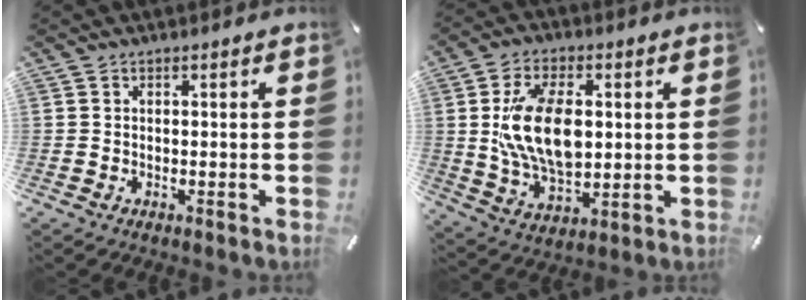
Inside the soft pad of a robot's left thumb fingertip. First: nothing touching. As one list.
[{"total": 15.8, "force": [1.7, 10.0, 12.2], "torque": [-0.252, 0.003, 0.030]}]